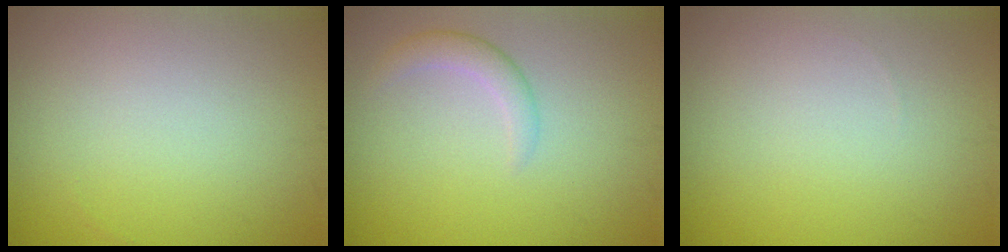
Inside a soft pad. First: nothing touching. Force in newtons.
{"total": 1.8, "press": 1.8, "slide": 0.1}
{"total": 0.0}